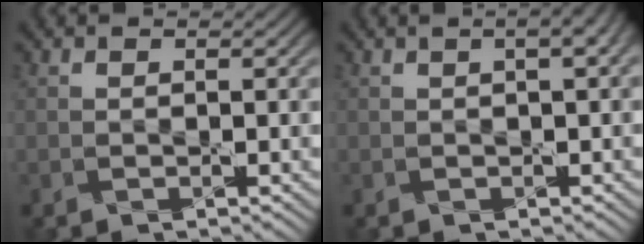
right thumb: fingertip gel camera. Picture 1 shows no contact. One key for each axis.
{"total": 3.4, "fx": 1.2, "fy": 1.1, "fz": 3.0, "tx": -0.034, "ty": 0.009, "tz": 0.007}